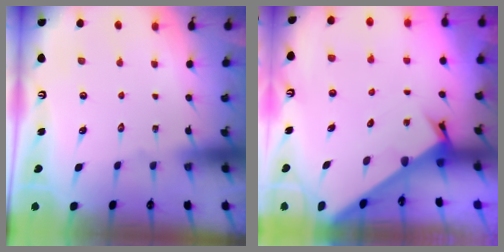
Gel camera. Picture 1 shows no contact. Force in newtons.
{"total": 2.6, "press": 2.6, "slide": 0.2}